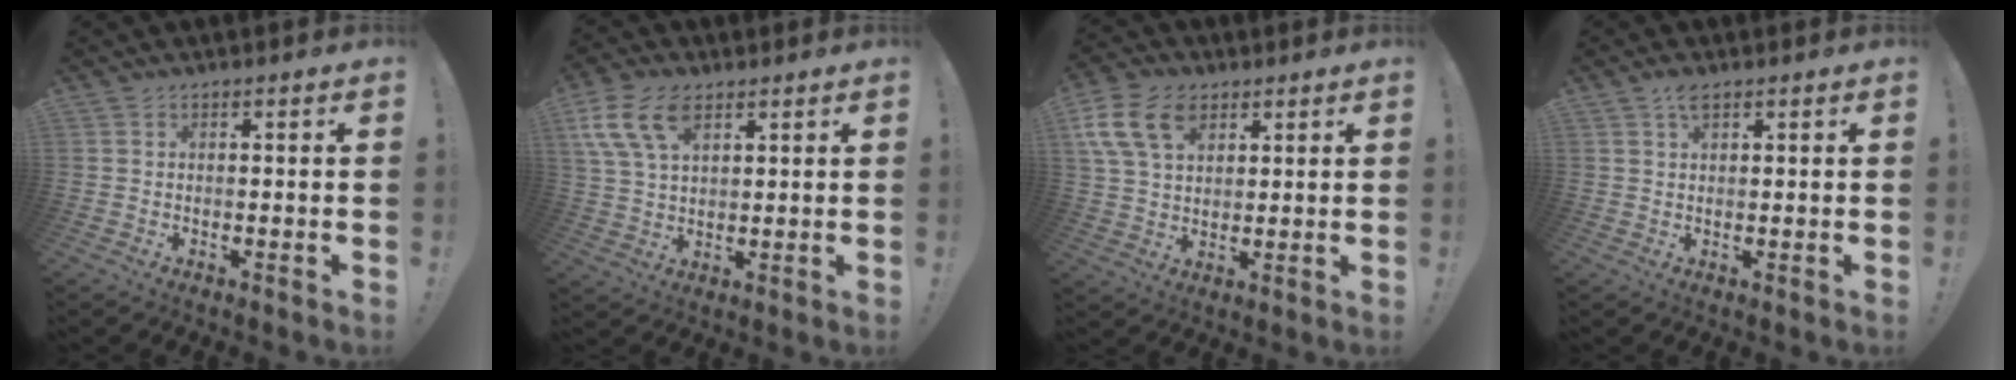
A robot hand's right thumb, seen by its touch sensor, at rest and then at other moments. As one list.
[{"total": 11.7, "force": [5.8, 6.8, 7.6], "torque": [-0.153, -0.012, 0.111]}, {"total": 13.4, "force": [6.0, 9.1, 7.7], "torque": [-0.150, -0.016, 0.118]}, {"total": 2.8, "force": [1.7, 1.3, 1.8], "torque": [-0.030, -0.001, 0.029]}]